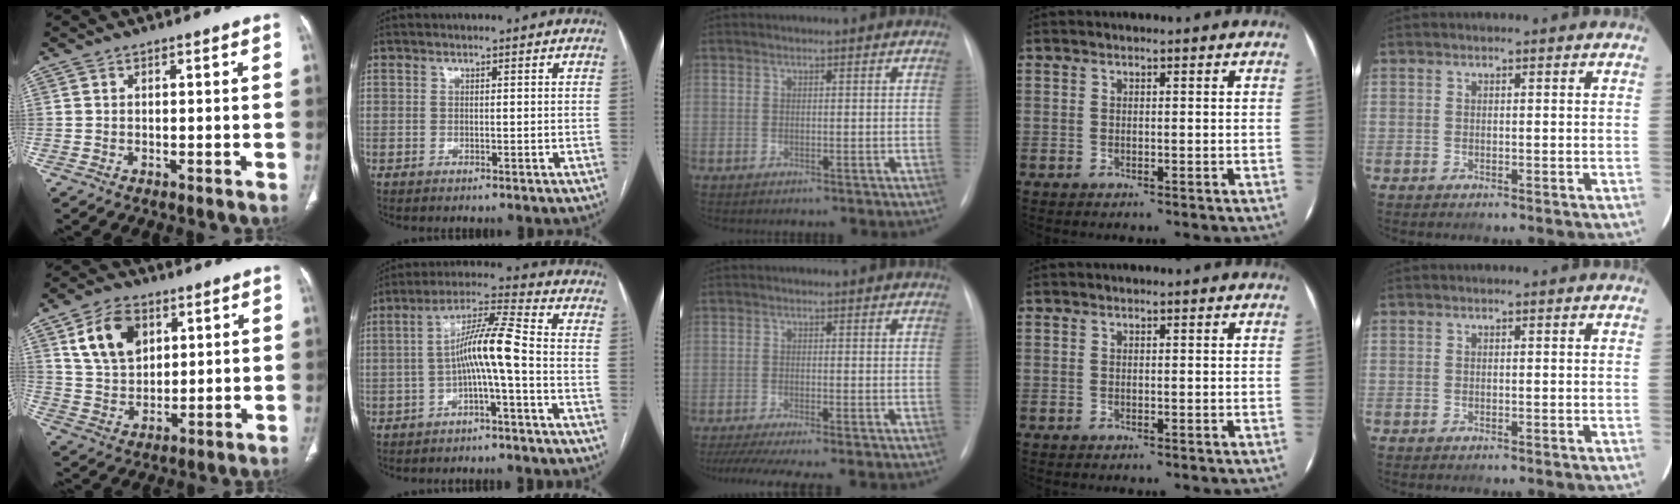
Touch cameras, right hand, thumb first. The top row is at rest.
{"thumb": {"total": 11.3, "force": [4.7, 7.6, 6.9], "torque": [-0.100, -0.014, 0.094]}, "index": {"total": 8.3, "force": [-1.8, -0.2, 8.1], "torque": [-0.146, 0.025, -0.035]}, "middle": {"total": 7.8, "force": [-6.3, 0.0, 4.6], "torque": [-0.069, -0.014, -0.099]}}